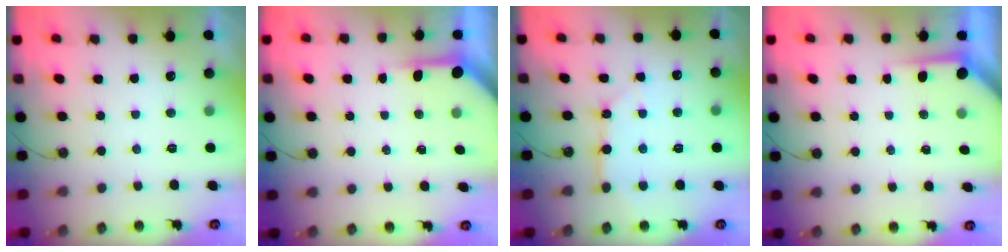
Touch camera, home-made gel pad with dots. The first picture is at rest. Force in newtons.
{"total": 3.8, "press": 3.8, "slide": 0.3}
{"total": 6.7, "press": 6.7, "slide": 0.4}
{"total": 3.4, "press": 3.4, "slide": 0.4}